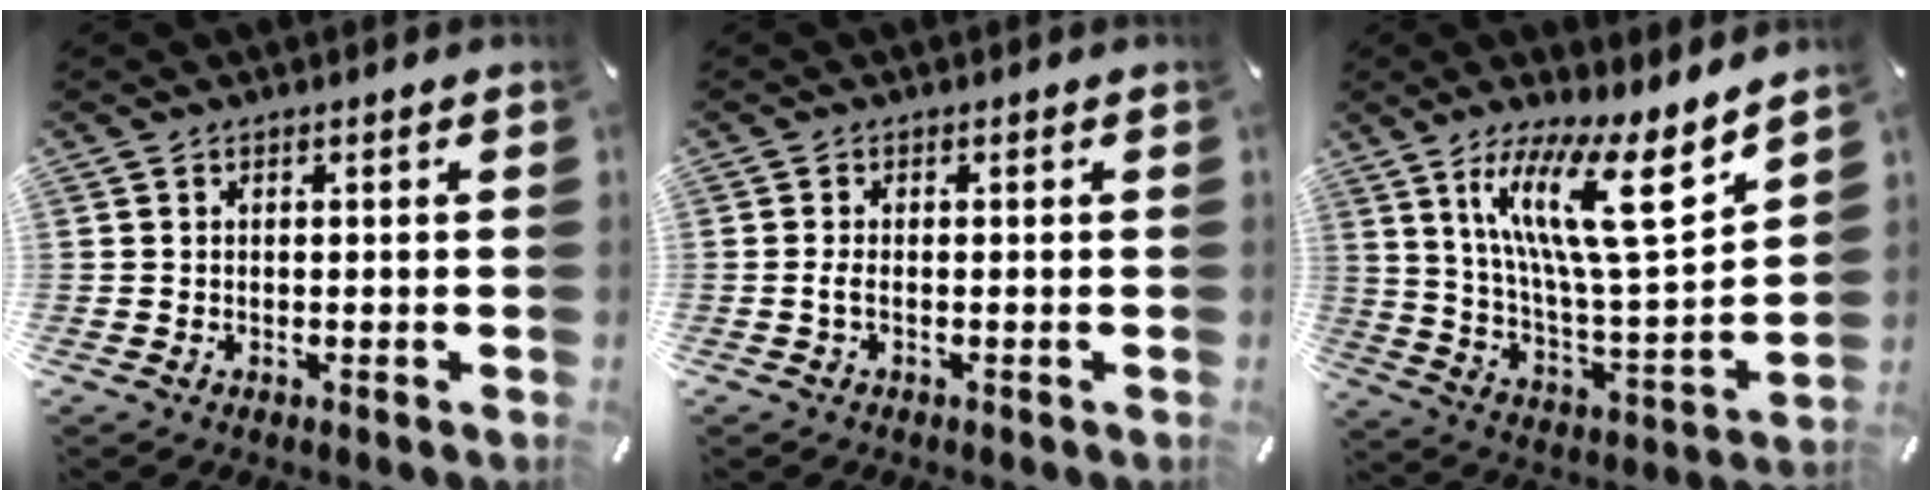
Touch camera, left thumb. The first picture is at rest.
{"total": 1.6, "force": [-0.3, 0.5, 1.5], "torque": [-0.029, -0.001, -0.005]}
{"total": 19.2, "force": [11.3, 4.2, 14.9], "torque": [-0.272, -0.057, 0.181]}